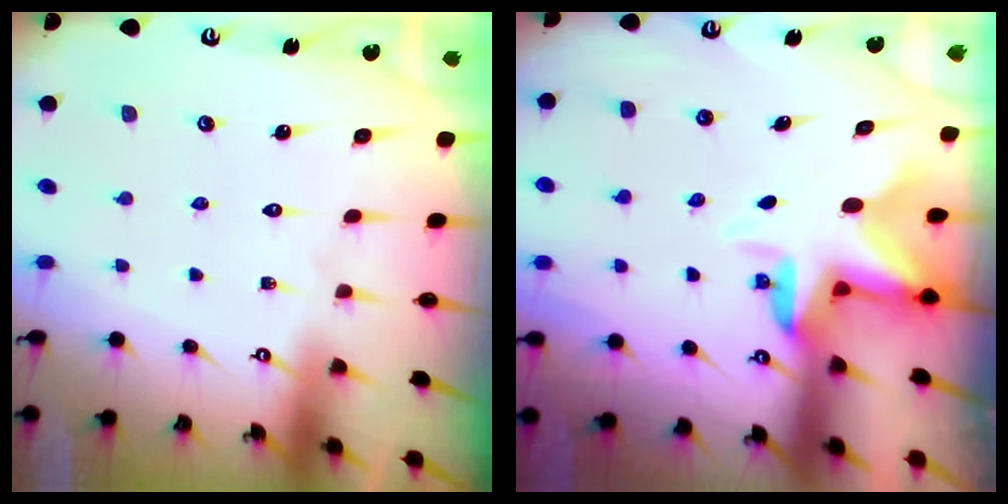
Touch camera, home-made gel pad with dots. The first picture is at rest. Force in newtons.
{"total": 4.2, "press": 4.2, "slide": 0.4}